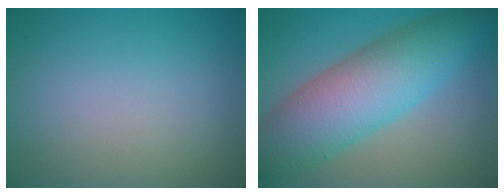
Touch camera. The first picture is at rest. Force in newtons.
{"total": 9.5, "press": 9.5, "slide": 0.1}